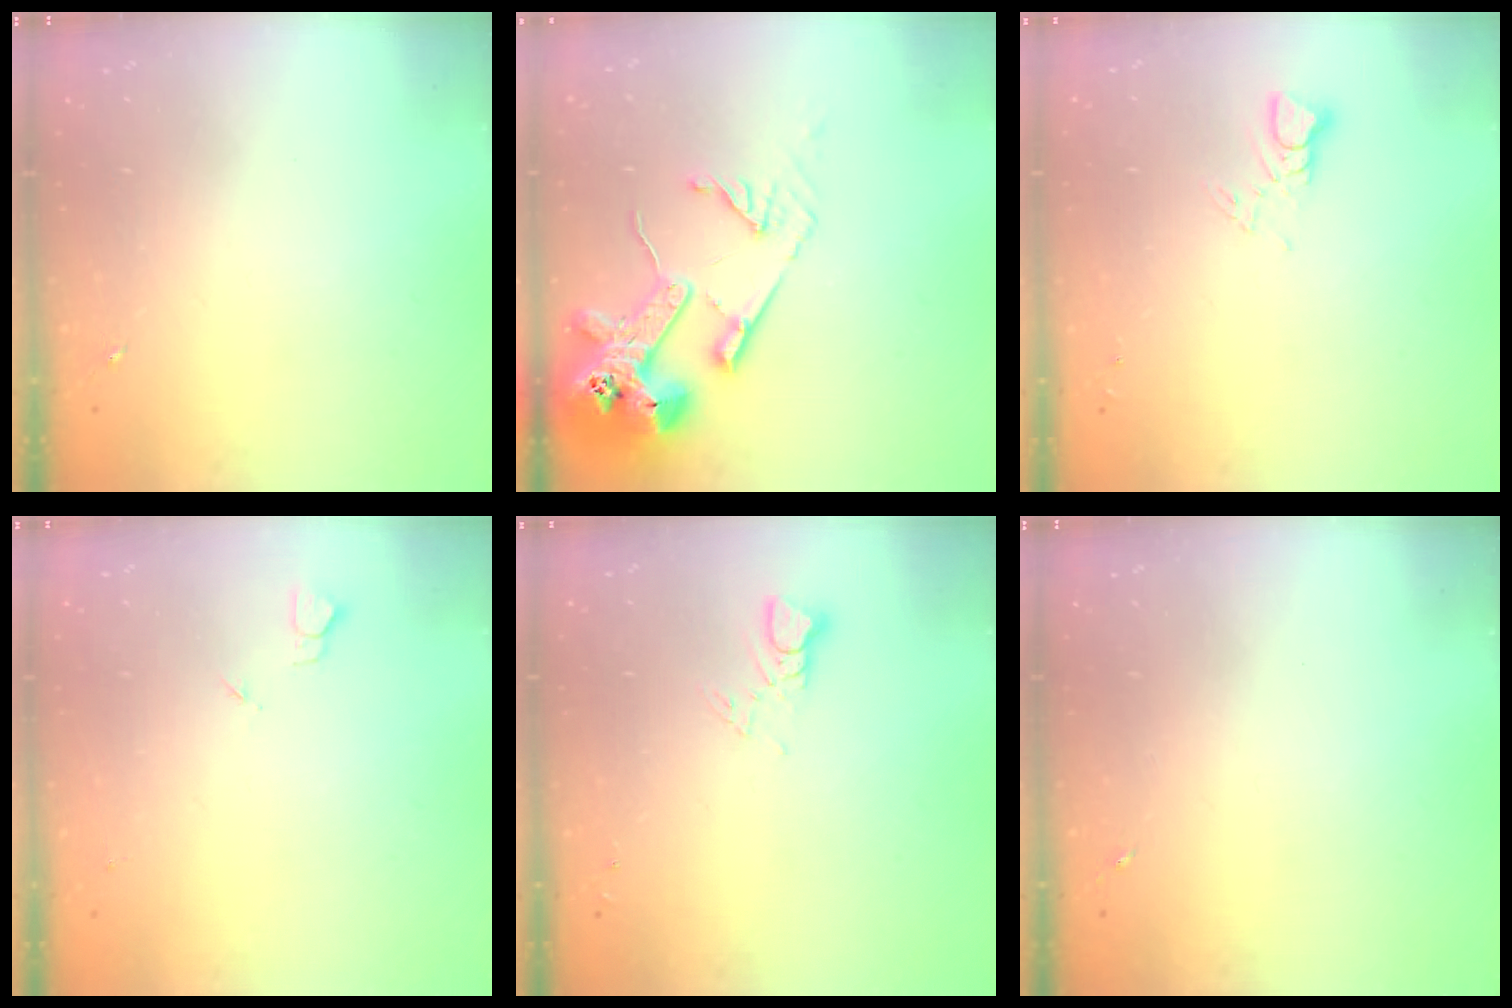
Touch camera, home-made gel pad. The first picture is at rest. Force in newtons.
{"total": 16.6, "press": 16.5, "slide": 2.0}
{"total": 2.9, "press": 2.9, "slide": 0.2}
{"total": 2.7, "press": 2.6, "slide": 0.3}
{"total": 2.9, "press": 2.9, "slide": 0.2}
{"total": 0.0}